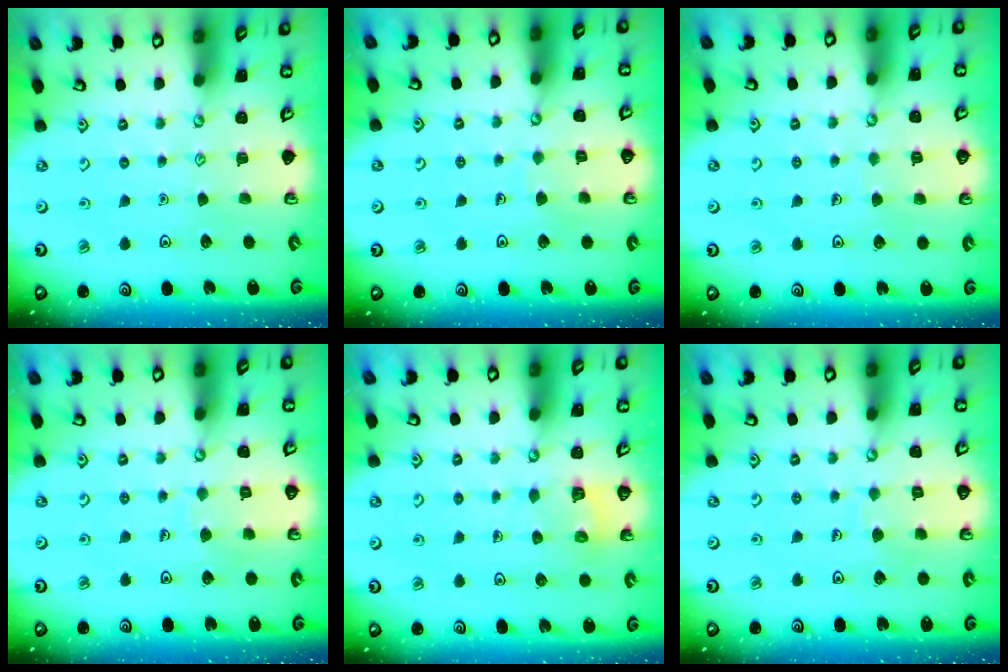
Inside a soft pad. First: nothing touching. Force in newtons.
{"total": 4.1, "press": 4.1, "slide": 0.3}
{"total": 3.3, "press": 3.3, "slide": 0.2}
{"total": 5.7, "press": 5.7, "slide": 0.2}
{"total": 4.7, "press": 4.7, "slide": 0.3}
{"total": 5.7, "press": 5.7, "slide": 0.2}